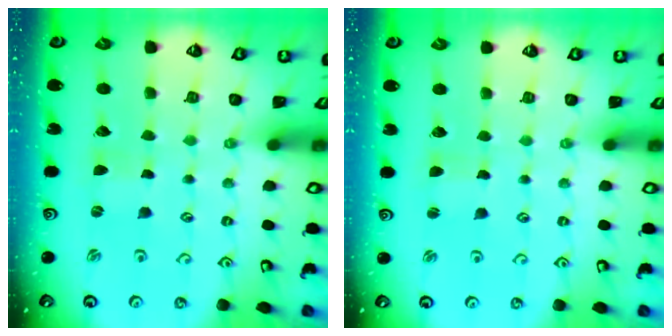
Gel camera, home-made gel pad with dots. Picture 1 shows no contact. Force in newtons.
{"total": 1.9, "press": 1.9, "slide": 0.3}